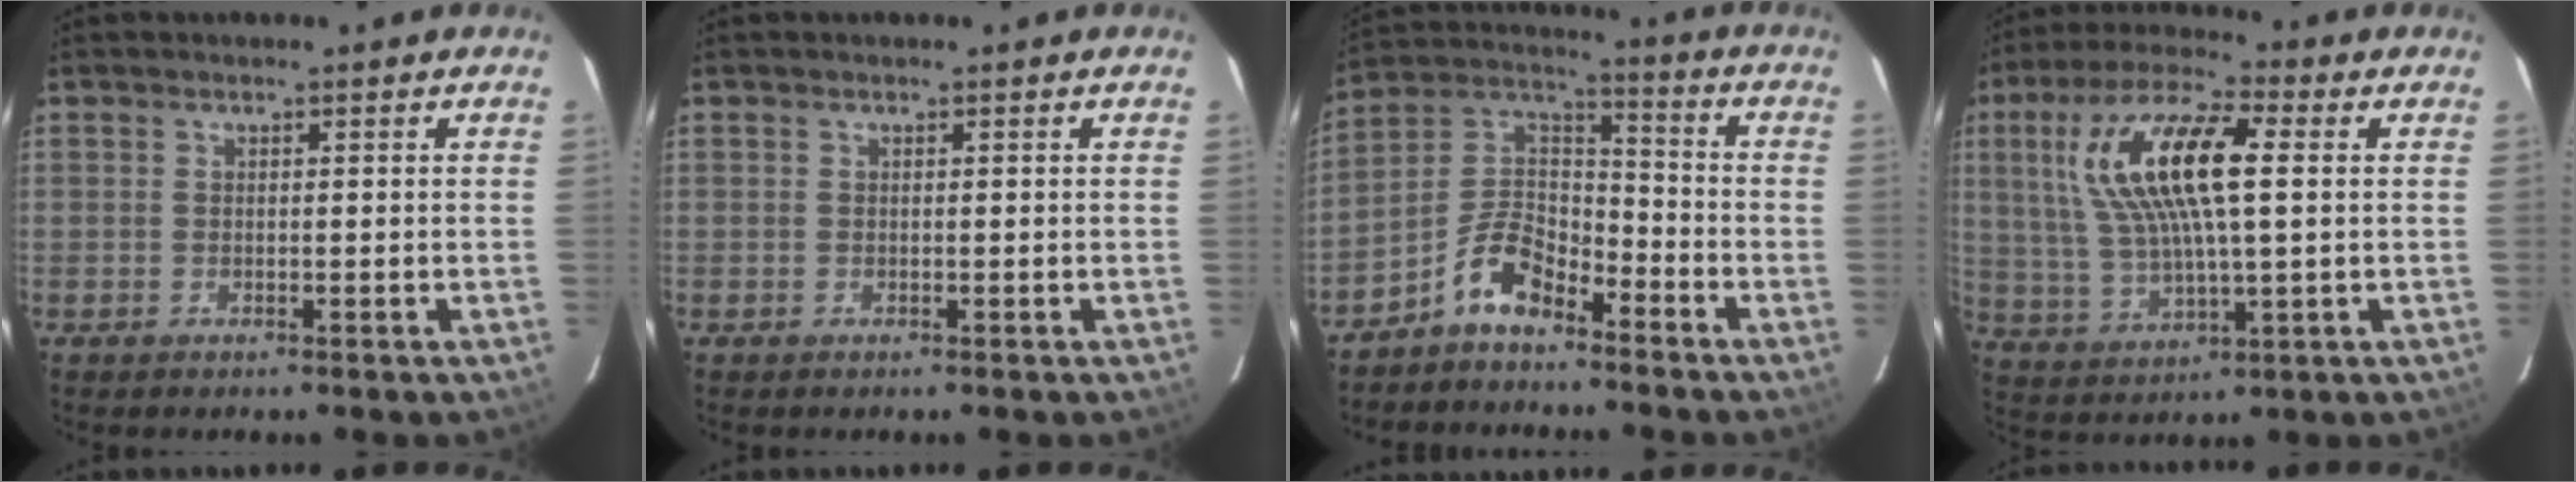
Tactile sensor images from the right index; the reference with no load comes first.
{"total": 0.0}
{"total": 9.6, "force": [-6.6, 4.4, 5.4], "torque": [-0.123, 0.034, -0.131]}
{"total": 16.8, "force": [3.8, 5.4, 15.5], "torque": [-0.305, 0.017, 0.074]}